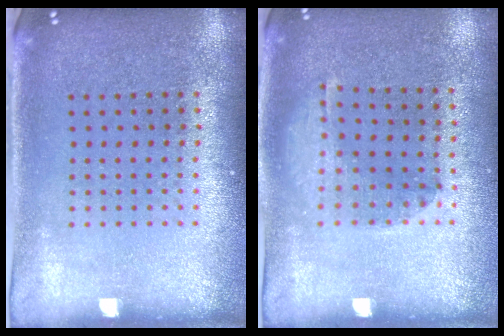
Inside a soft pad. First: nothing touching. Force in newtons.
{"total": 1.1, "press": 1.0, "slide": 0.2}